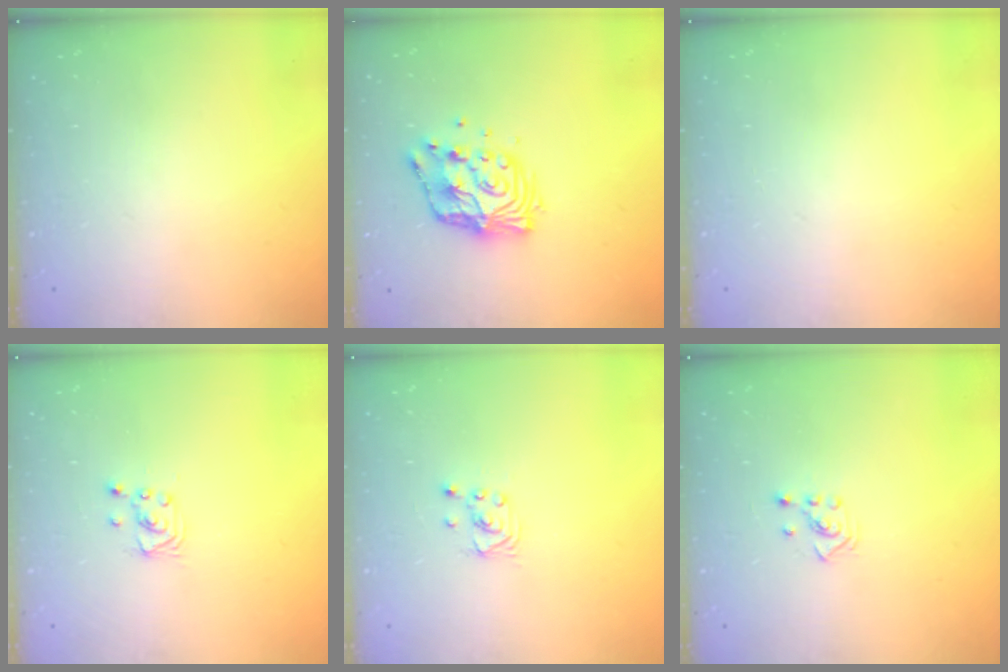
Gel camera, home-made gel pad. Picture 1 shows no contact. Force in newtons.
{"total": 12.3, "press": 12.3, "slide": 1.1}
{"total": 0.0}
{"total": 2.5, "press": 2.5, "slide": 0.2}
{"total": 1.6, "press": 1.6, "slide": 0.0}
{"total": 2.3, "press": 2.2, "slide": 0.8}